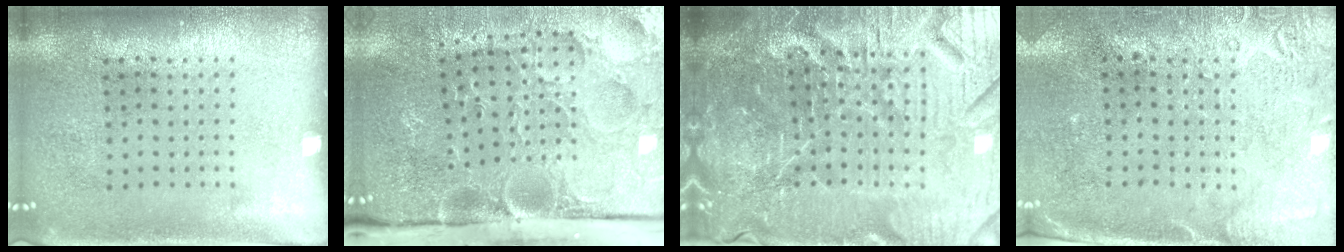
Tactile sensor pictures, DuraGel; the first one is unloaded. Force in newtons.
{"total": 5.2, "press": 4.1, "slide": 3.2}
{"total": 7.3, "press": 6.5, "slide": 3.4}
{"total": 2.7, "press": 2.3, "slide": 1.5}